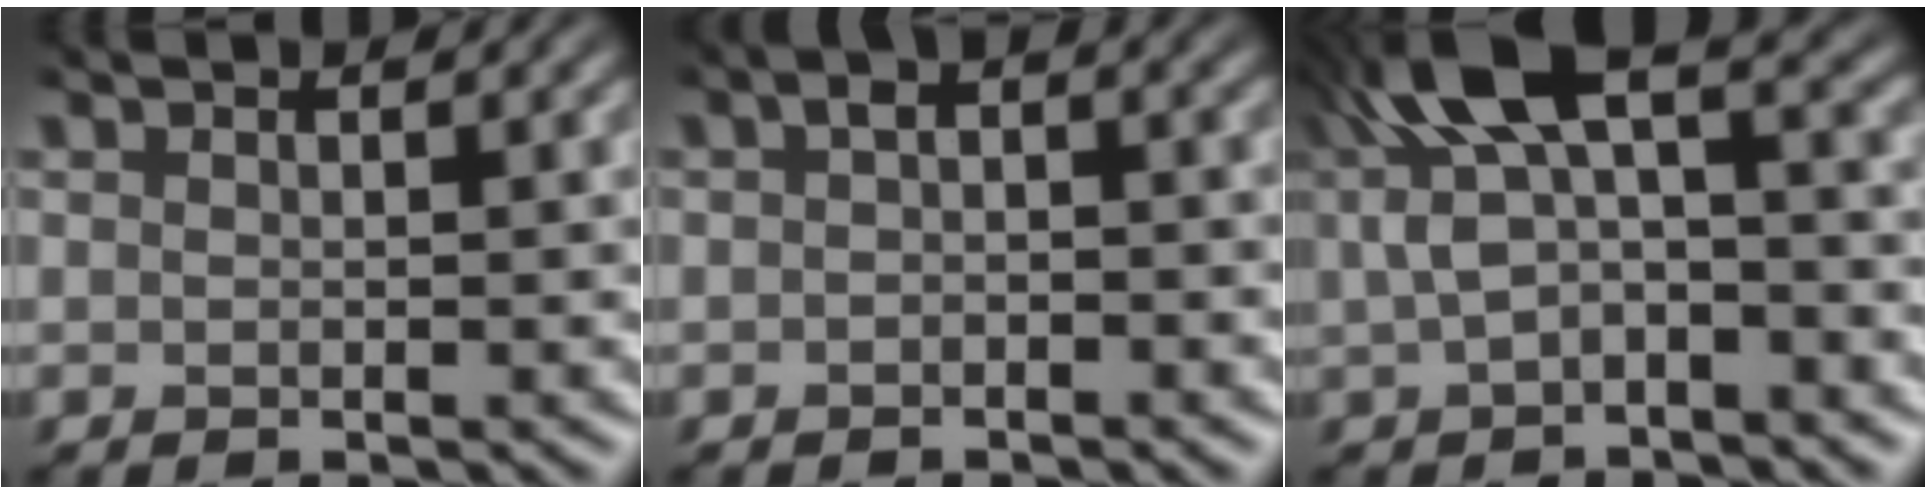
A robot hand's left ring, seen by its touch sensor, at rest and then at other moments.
{"total": 1.9, "force": [-0.5, 1.2, 1.5], "torque": [-0.029, 0.007, -0.006]}
{"total": 8.6, "force": [1.6, 4.4, 7.2], "torque": [-0.165, 0.016, 0.029]}